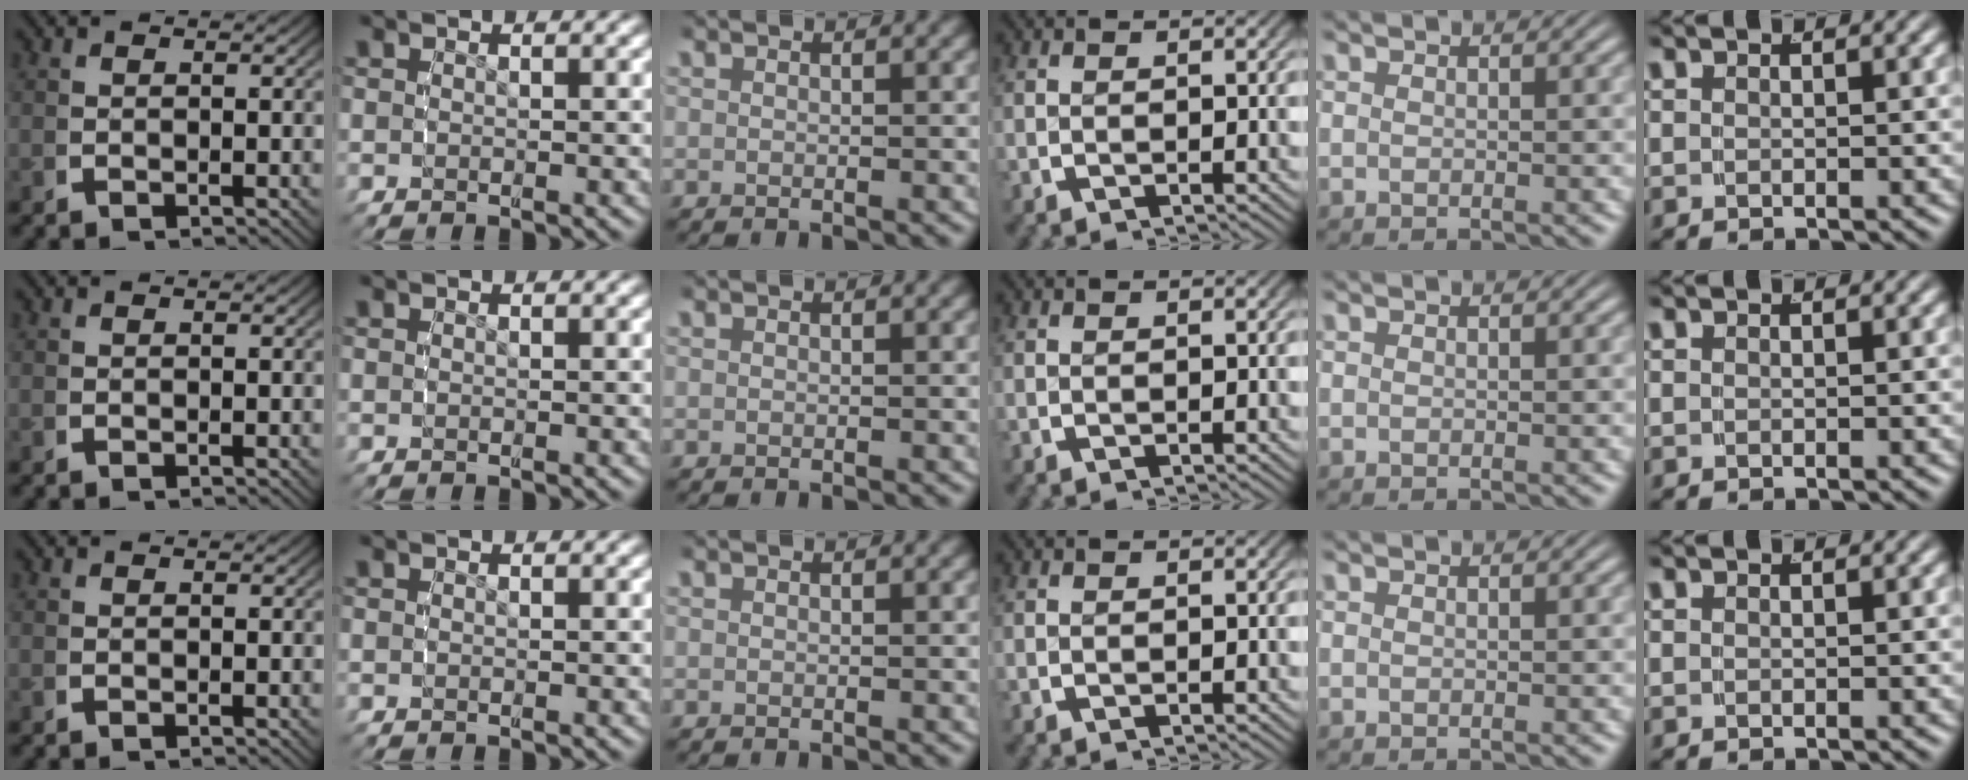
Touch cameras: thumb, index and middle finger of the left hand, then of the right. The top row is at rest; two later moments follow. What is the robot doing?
{"motion": "reach", "object": "coat"}